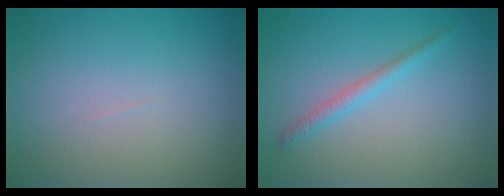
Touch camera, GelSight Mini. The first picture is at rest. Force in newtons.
{"total": 1.6, "press": 1.6, "slide": 0.2}